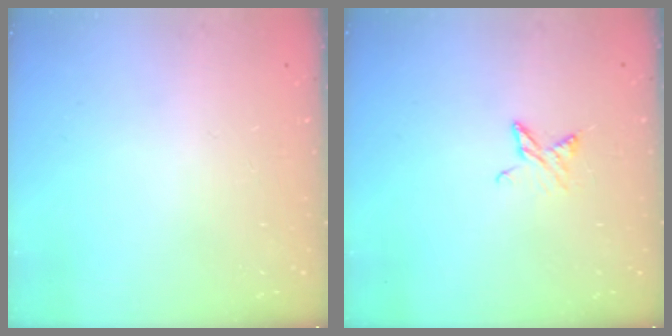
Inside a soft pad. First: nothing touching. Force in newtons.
{"total": 6.5, "press": 6.5, "slide": 0.4}